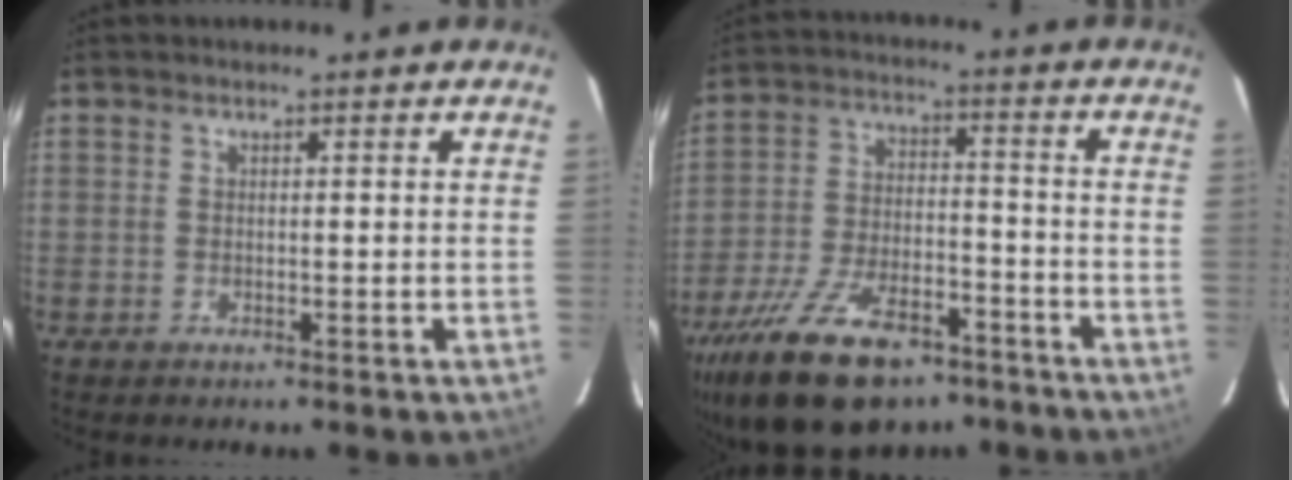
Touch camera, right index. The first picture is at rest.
{"total": 21.0, "force": [-14.5, 9.5, 11.9], "torque": [-0.247, -0.024, -0.236]}